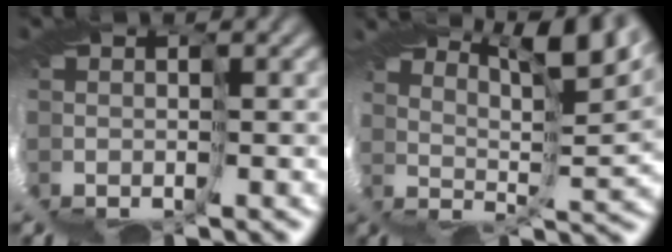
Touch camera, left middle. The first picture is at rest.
{"total": 7.7, "force": [6.4, -4.2, -0.6], "torque": [0.018, 0.007, 0.107]}